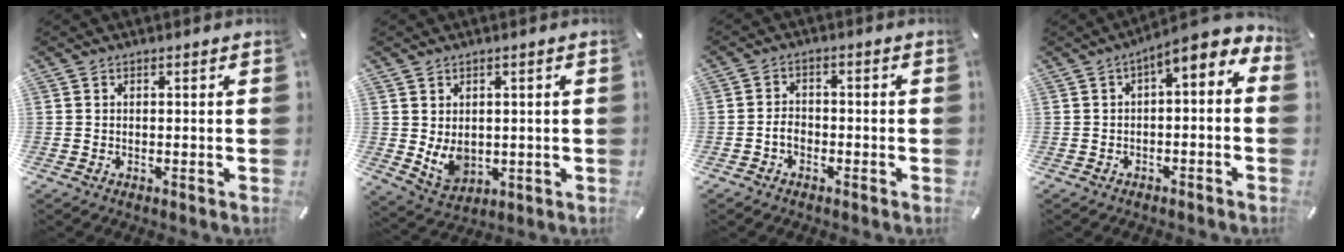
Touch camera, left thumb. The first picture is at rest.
{"total": 6.2, "force": [0.7, 5.2, 3.3], "torque": [-0.075, -0.011, 0.013]}
{"total": 3.4, "force": [-1.5, 2.5, 1.7], "torque": [-0.033, 0.011, -0.028]}
{"total": 5.3, "force": [1.7, 2.3, 4.4], "torque": [-0.078, -0.020, 0.021]}